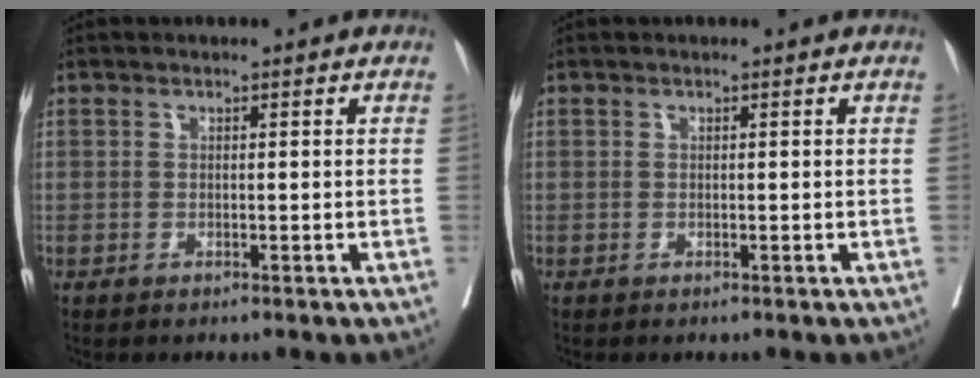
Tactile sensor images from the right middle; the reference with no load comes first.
{"total": 0.0}